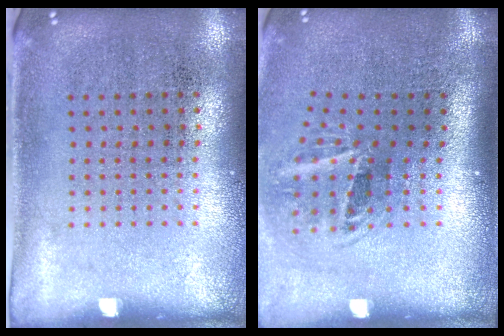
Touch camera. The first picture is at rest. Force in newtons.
{"total": 2.0, "press": 1.1, "slide": 1.6}